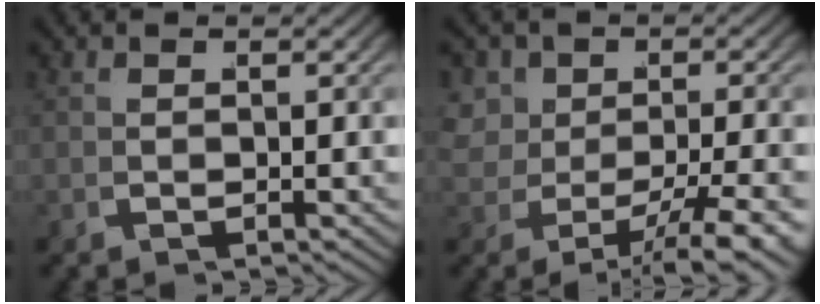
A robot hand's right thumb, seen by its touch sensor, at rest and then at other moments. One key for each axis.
{"total": 6.5, "fx": -1.4, "fy": 4.5, "fz": 4.5, "tx": -0.085, "ty": -0.019, "tz": -0.012}